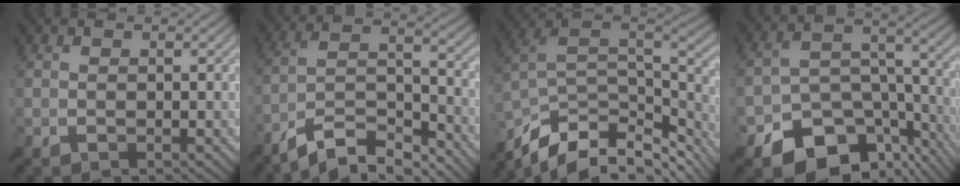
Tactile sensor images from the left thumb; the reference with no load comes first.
{"total": 9.7, "force": [-8.1, 2.2, 4.8], "torque": [-0.087, 0.009, -0.154]}
{"total": 14.7, "force": [-9.0, 7.2, 9.0], "torque": [-0.214, -0.028, -0.142]}
{"total": 15.7, "force": [-10.5, 9.5, 6.6], "torque": [-0.135, -0.049, -0.144]}